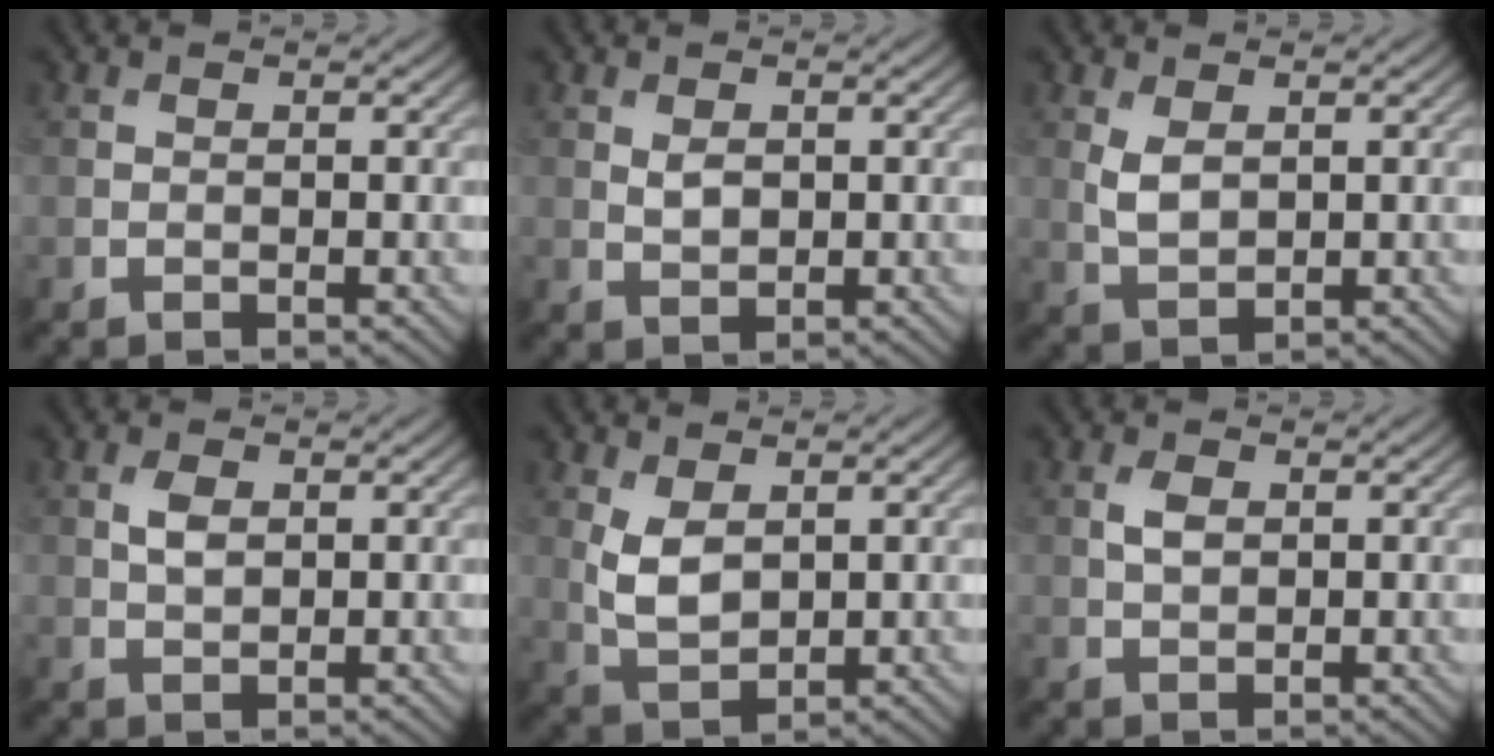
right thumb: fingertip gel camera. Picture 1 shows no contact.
{"total": 1.8, "force": [0.5, 1.1, 1.3], "torque": [-0.028, -0.004, 0.013]}
{"total": 3.0, "force": [0.9, 1.6, 2.3], "torque": [-0.058, -0.004, 0.024]}
{"total": 2.4, "force": [0.6, 1.4, 1.8], "torque": [-0.043, -0.001, 0.013]}
{"total": 4.7, "force": [1.3, 2.6, 3.7], "torque": [-0.089, -0.005, 0.033]}
{"total": 2.1, "force": [0.6, 1.2, 1.6], "torque": [-0.037, -0.001, 0.011]}